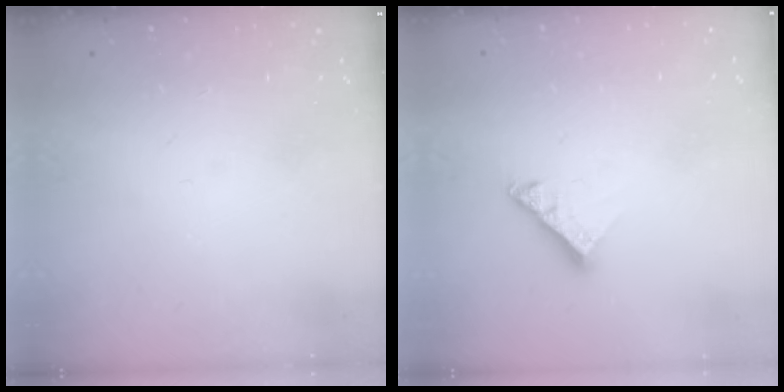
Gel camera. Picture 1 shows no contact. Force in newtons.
{"total": 7.4, "press": 7.4, "slide": 0.8}